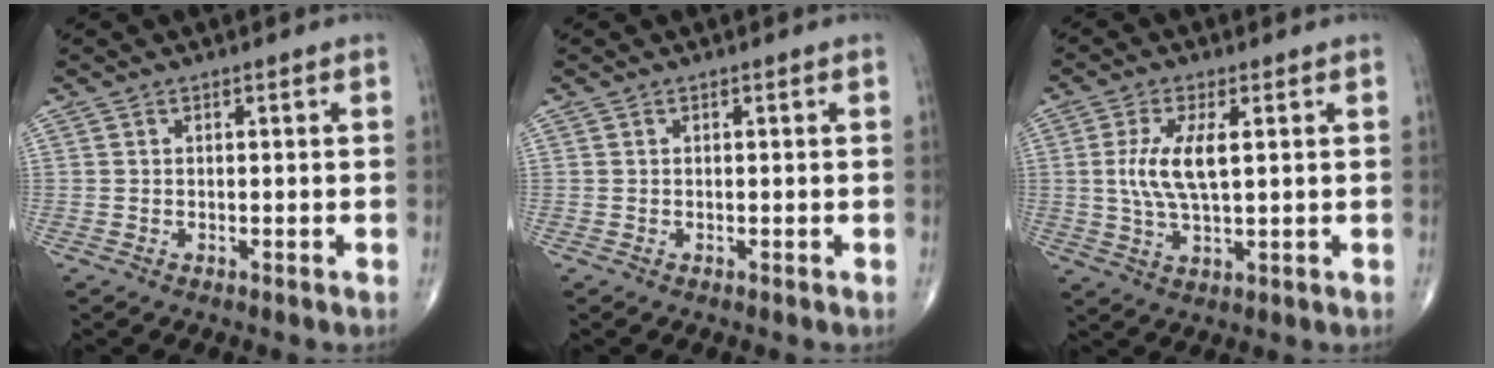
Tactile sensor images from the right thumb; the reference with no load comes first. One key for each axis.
{"total": 0.0}
{"total": 7.9, "fx": 1.3, "fy": 2.9, "fz": 7.2, "tx": -0.158, "ty": -0.006, "tz": 0.028}